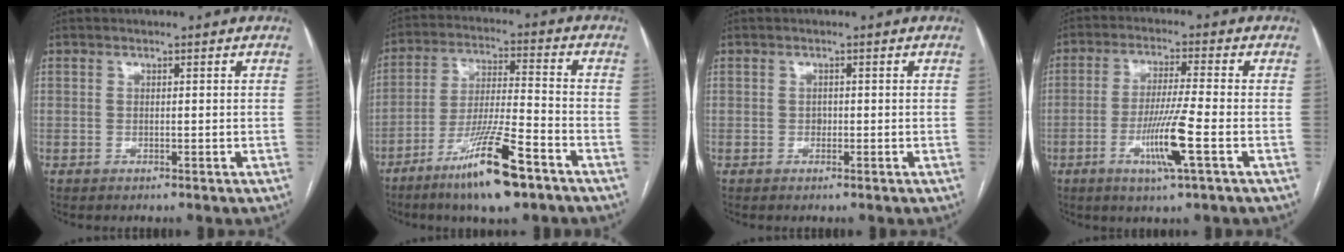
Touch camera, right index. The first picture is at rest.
{"total": 13.7, "force": [-8.5, 1.2, 10.7], "torque": [-0.202, -0.027, -0.150]}
{"total": 0.6, "force": [-0.1, 0.6, 0.3], "torque": [-0.002, 0.005, 0.000]}
{"total": 8.5, "force": [-2.9, -0.6, 8.0], "torque": [-0.156, -0.012, -0.053]}